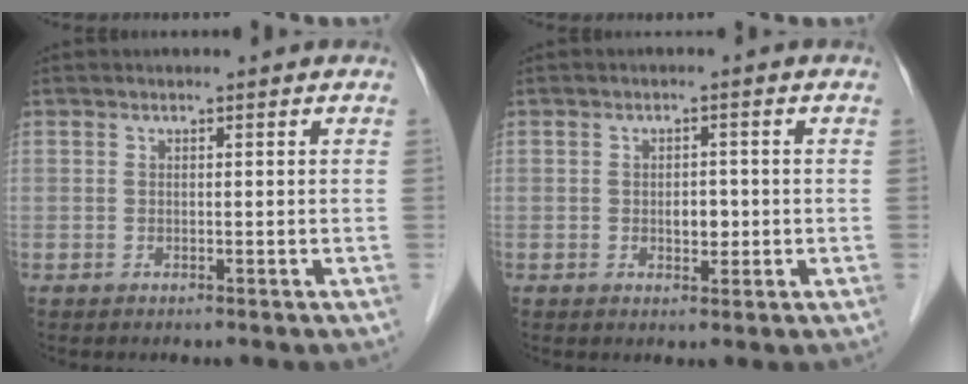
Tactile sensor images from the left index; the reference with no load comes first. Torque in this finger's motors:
{"motor_torque": [0.10, 0.08, 0.02, 0.03]}